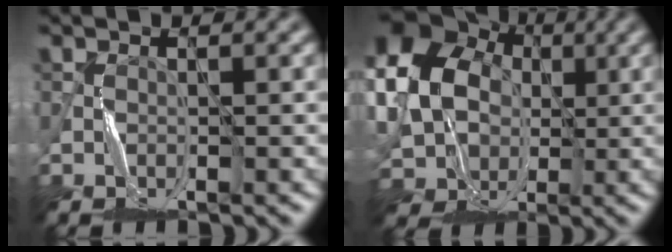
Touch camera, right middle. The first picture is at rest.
{"total": 15.0, "force": [2.8, 12.7, 7.5], "torque": [-0.200, 0.019, 0.039]}